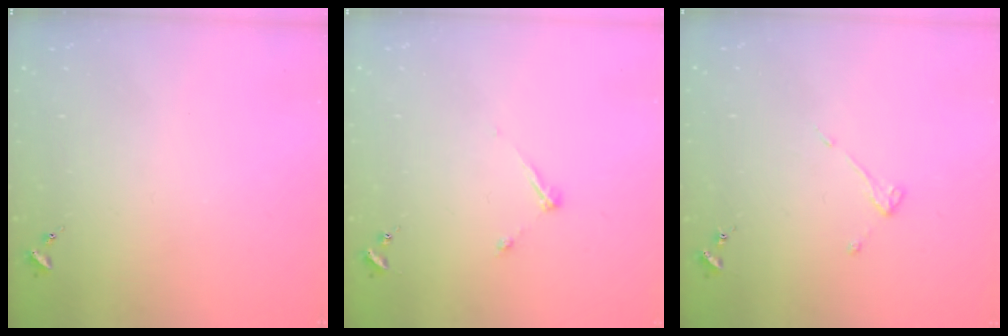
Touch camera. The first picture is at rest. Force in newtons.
{"total": 4.8, "press": 4.8, "slide": 0.6}
{"total": 4.3, "press": 4.3, "slide": 0.4}